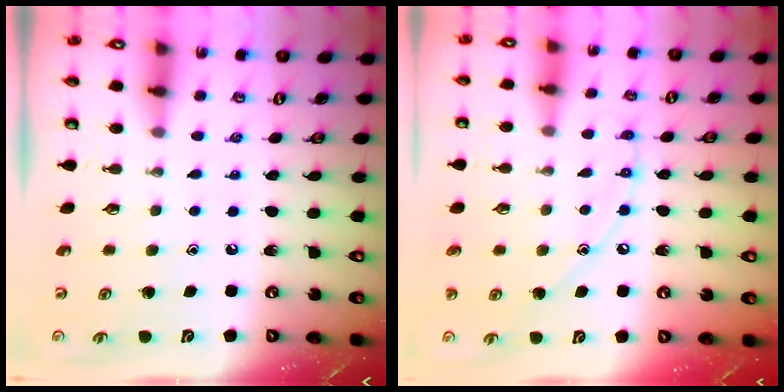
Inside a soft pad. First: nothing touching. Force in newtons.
{"total": 7.4, "press": 7.3, "slide": 0.6}